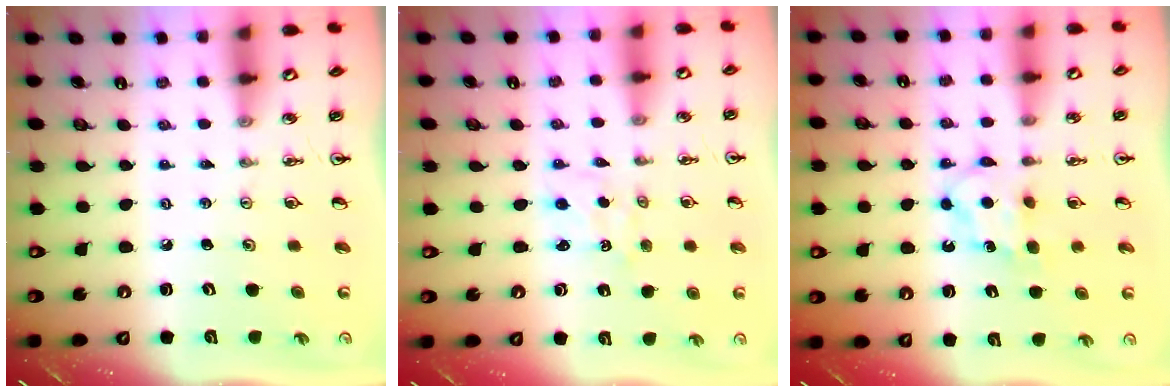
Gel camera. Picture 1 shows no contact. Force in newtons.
{"total": 0.9, "press": 0.7, "slide": 0.5}
{"total": 6.3, "press": 6.3, "slide": 0.3}